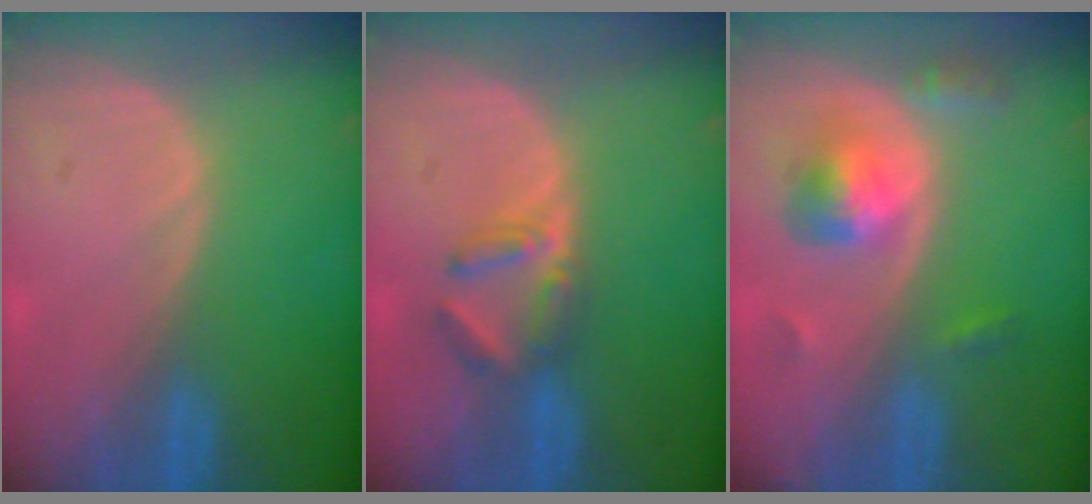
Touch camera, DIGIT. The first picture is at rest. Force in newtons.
{"total": 4.1, "press": 3.9, "slide": 1.1}
{"total": 5.7, "press": 5.2, "slide": 2.4}